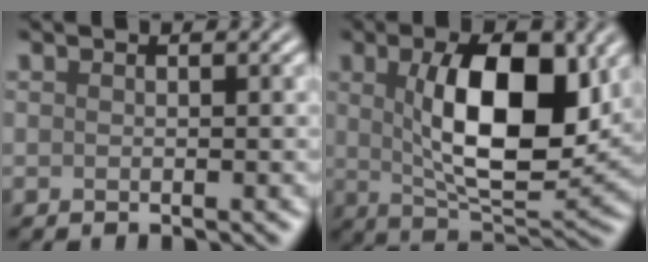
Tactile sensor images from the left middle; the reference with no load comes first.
{"total": 10.2, "force": [2.0, 4.0, 9.1], "torque": [-0.143, -0.002, 0.037]}